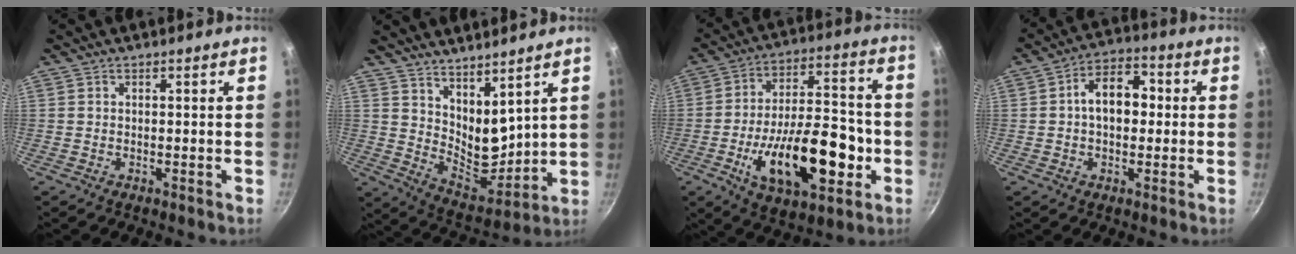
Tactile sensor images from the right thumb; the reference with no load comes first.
{"total": 11.3, "force": [7.3, 4.9, 7.1], "torque": [-0.088, -0.076, 0.134]}
{"total": 22.5, "force": [-6.4, 11.0, 18.6], "torque": [-0.266, 0.037, -0.094]}
{"total": 9.7, "force": [0.6, 6.5, 7.2], "torque": [-0.078, 0.027, -0.003]}